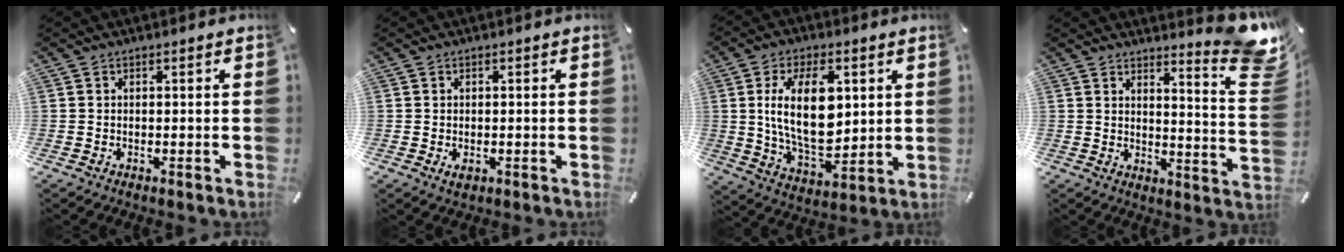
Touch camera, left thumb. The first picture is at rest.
{"total": 1.5, "force": [-0.4, 1.0, 1.0], "torque": [-0.018, 0.001, -0.006]}
{"total": 16.9, "force": [3.5, 9.2, 13.7], "torque": [-0.272, -0.011, 0.054]}
{"total": 9.5, "force": [7.2, 2.4, 5.7], "torque": [-0.073, -0.066, 0.121]}